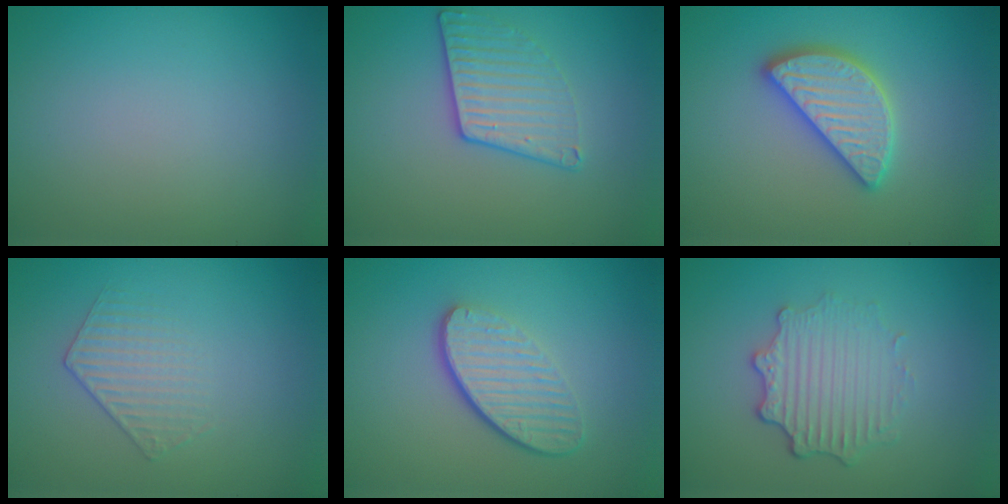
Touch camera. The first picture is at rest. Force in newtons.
{"total": 2.8, "press": 2.3, "slide": 1.6}
{"total": 4.7, "press": 4.6, "slide": 0.3}
{"total": 1.5, "press": 0.9, "slide": 1.2}
{"total": 4.4, "press": 3.0, "slide": 3.2}
{"total": 3.7, "press": 2.9, "slide": 2.3}